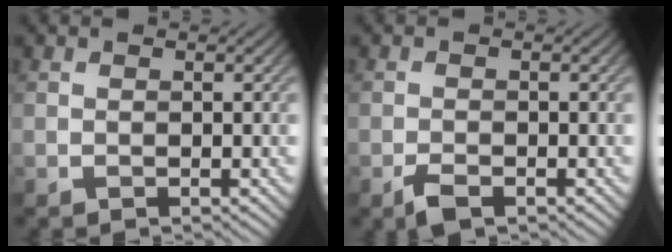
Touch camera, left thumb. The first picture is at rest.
{"total": 2.2, "force": [-1.5, 0.8, 1.4], "torque": [-0.030, -0.004, -0.030]}